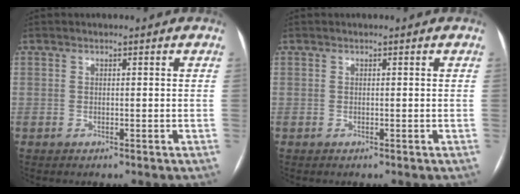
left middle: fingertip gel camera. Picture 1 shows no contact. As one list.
[{"total": 0.0}]